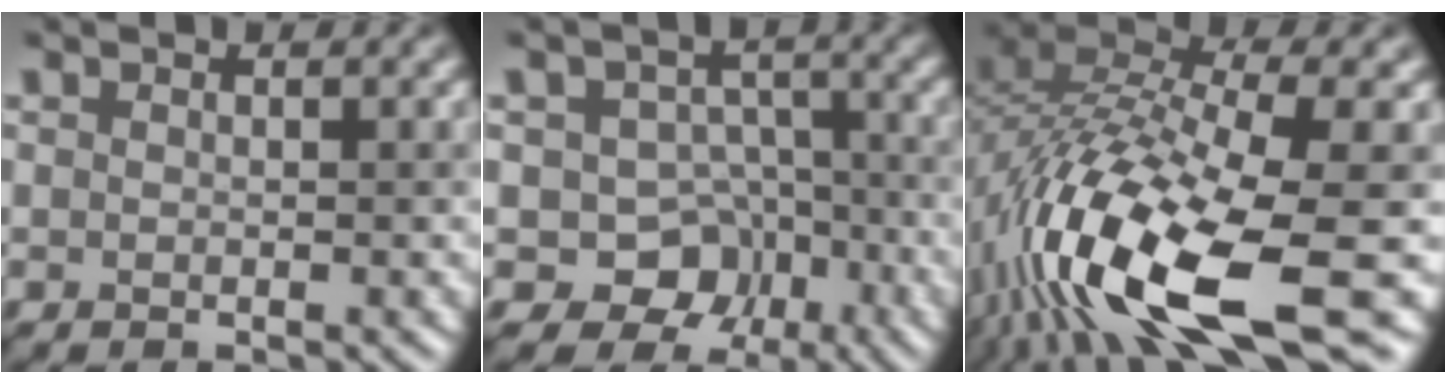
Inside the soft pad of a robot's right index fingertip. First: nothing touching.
{"total": 7.4, "force": [-3.4, 5.9, 2.8], "torque": [-0.011, 0.004, -0.063]}
{"total": 15.0, "force": [-6.1, 4.9, 12.8], "torque": [-0.254, -0.007, -0.106]}